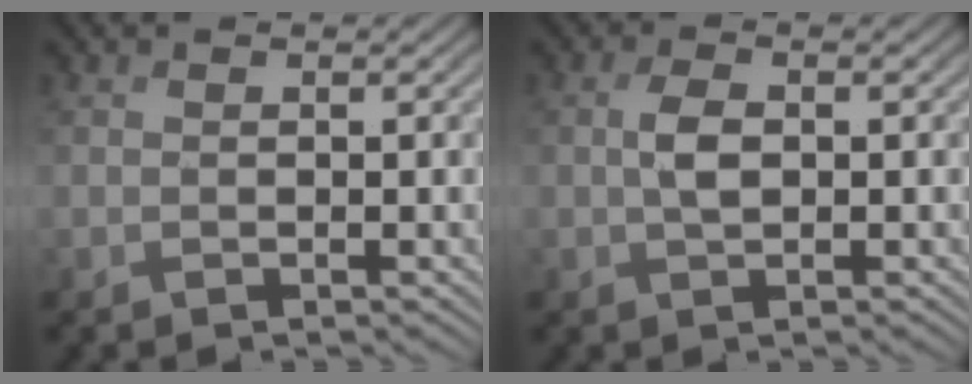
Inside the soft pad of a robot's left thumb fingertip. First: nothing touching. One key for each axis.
{"total": 2.5, "fx": 0.0, "fy": 1.3, "fz": 2.2, "tx": -0.047, "ty": 0.002, "tz": -0.001}